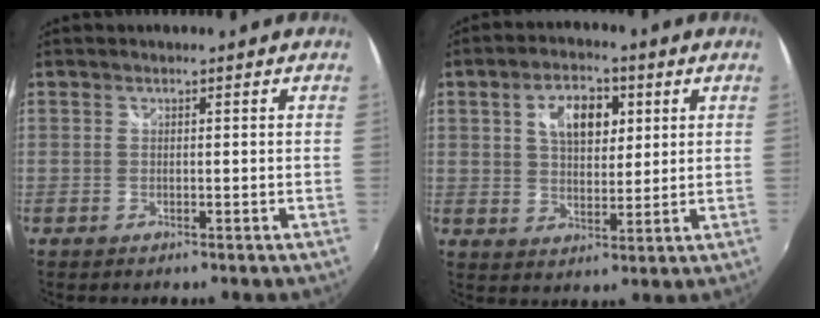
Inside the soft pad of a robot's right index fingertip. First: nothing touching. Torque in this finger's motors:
{"motor_torque": [0.25, 0.07, 0.19, 0.09]}